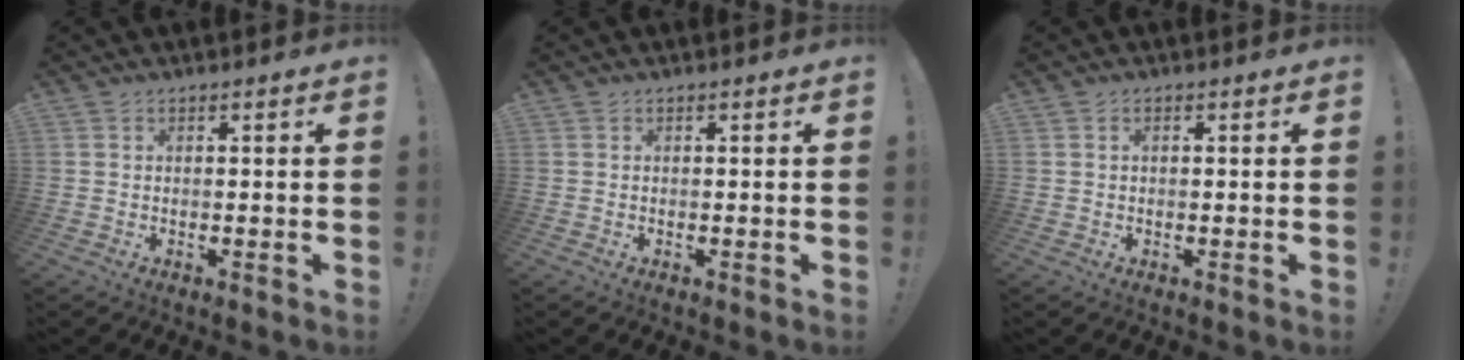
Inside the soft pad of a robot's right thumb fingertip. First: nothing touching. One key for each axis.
{"total": 0.0}
{"total": 0.9, "fx": 0.3, "fy": 0.5, "fz": 0.7, "tx": -0.019, "ty": 0.004, "tz": 0.006}